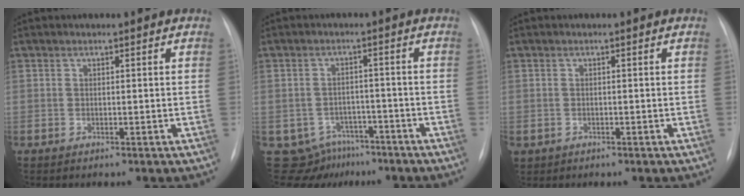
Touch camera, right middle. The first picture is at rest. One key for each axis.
{"total": 8.6, "fx": -6.3, "fy": 5.8, "fz": 0.2, "tx": -0.009, "ty": 0.025, "tz": -0.081}
{"total": 0.9, "fx": -0.4, "fy": 0.8, "fz": 0.2, "tx": -0.006, "ty": 0.004, "tz": 0.000}